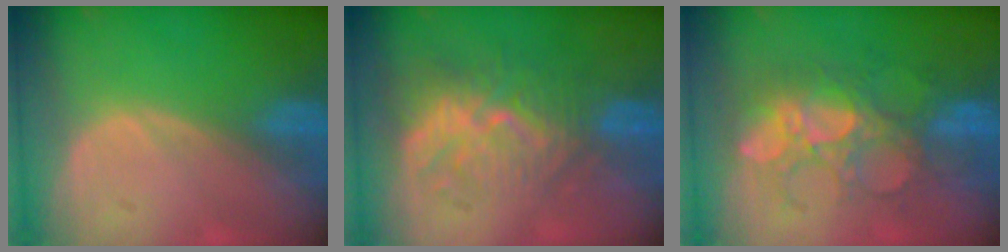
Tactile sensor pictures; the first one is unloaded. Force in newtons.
{"total": 10.0, "press": 8.6, "slide": 4.9}
{"total": 8.9, "press": 8.7, "slide": 1.6}